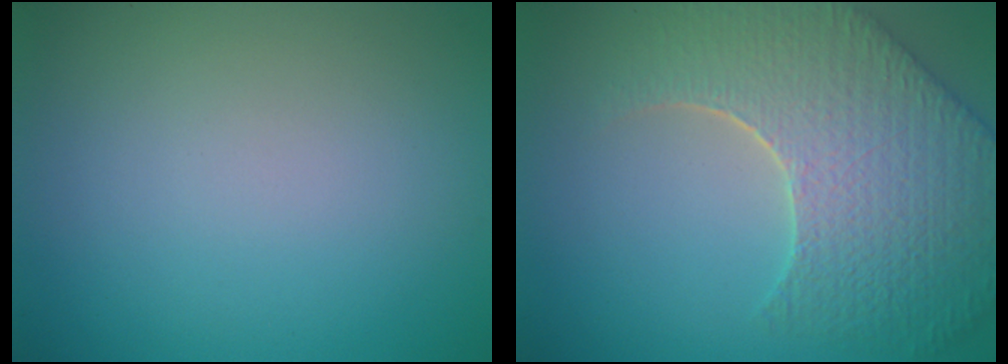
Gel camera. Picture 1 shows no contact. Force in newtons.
{"total": 9.0, "press": 6.4, "slide": 6.3}